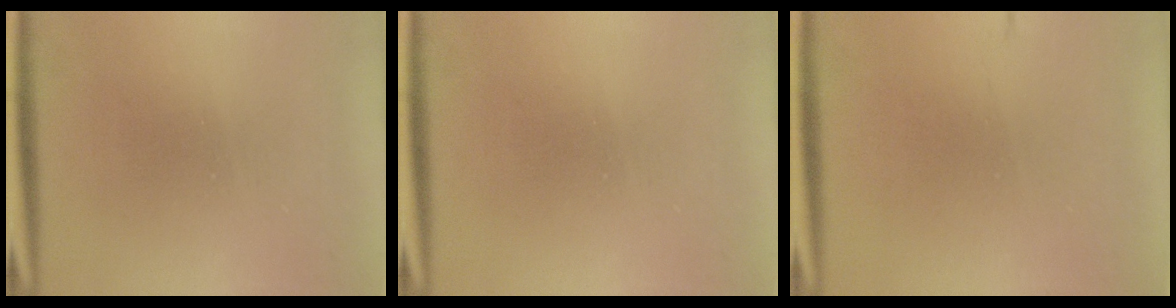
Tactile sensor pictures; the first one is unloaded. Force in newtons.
{"total": 0.0}
{"total": 1.6}